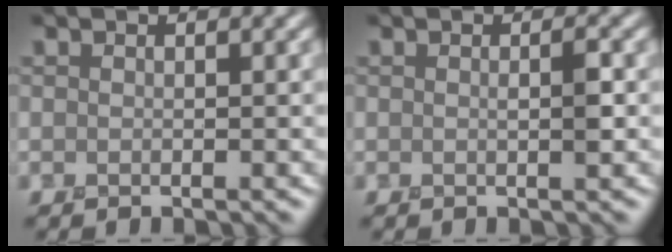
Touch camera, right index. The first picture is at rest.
{"total": 1.1, "force": [0.2, 0.0, 1.1], "torque": [-0.021, 0.002, 0.004]}